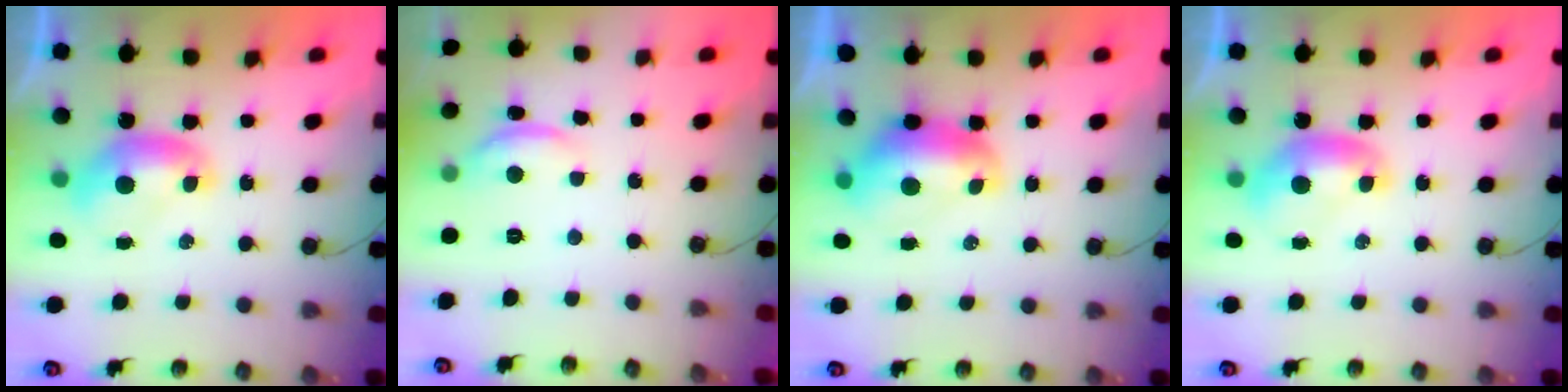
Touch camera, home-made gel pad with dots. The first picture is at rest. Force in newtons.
{"total": 2.6, "press": 2.6, "slide": 0.5}
{"total": 2.0, "press": 1.9, "slide": 0.7}
{"total": 0.0}